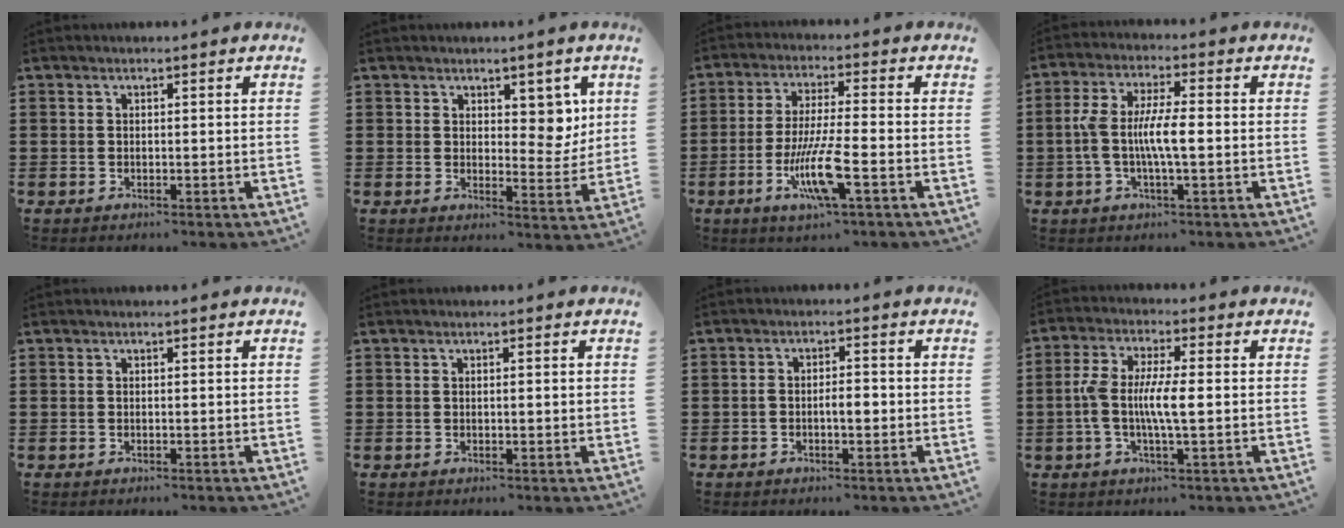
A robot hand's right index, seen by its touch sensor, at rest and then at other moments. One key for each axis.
{"total": 5.0, "fx": 2.8, "fy": 3.1, "fz": 2.8, "tx": -0.040, "ty": -0.003, "tz": 0.045}
{"total": 9.1, "fx": -3.5, "fy": 1.1, "fz": 8.3, "tx": -0.175, "ty": -0.018, "tz": -0.069}
{"total": 6.7, "fx": -0.9, "fy": 1.7, "fz": 6.4, "tx": -0.134, "ty": -0.003, "tz": -0.023}
{"total": 0.0}
{"total": 0.6, "fx": 0.1, "fy": 0.0, "fz": 0.6, "tx": -0.010, "ty": 0.000, "tz": 0.002}
{"total": 2.8, "fx": -0.6, "fy": 1.0, "fz": 2.5, "tx": -0.048, "ty": 0.004, "tz": -0.012}
{"total": 6.6, "fx": -0.6, "fy": 1.5, "fz": 6.4, "tx": -0.135, "ty": -0.005, "tz": -0.020}